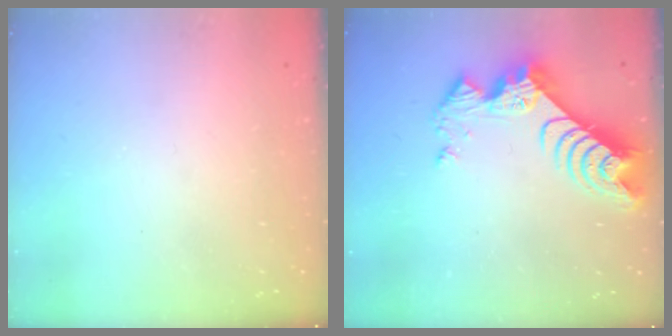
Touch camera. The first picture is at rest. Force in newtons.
{"total": 10.5, "press": 10.5, "slide": 0.8}